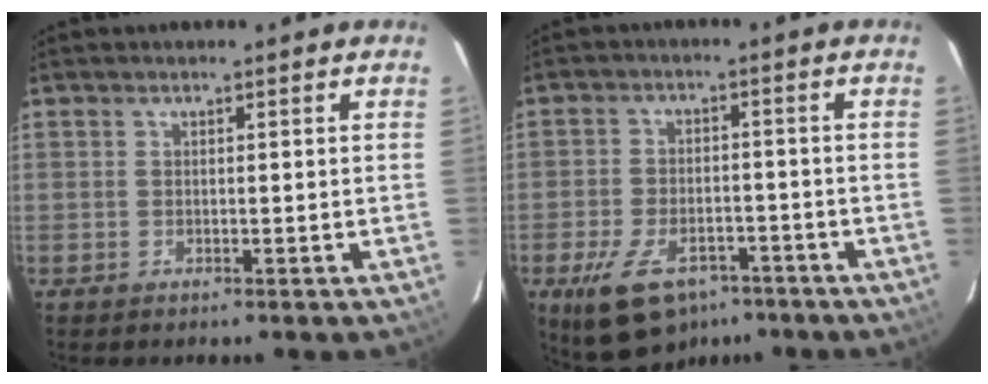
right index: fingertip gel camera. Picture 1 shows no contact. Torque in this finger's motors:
{"motor_torque": [0.93, -0.91, 0.29, 0.07]}